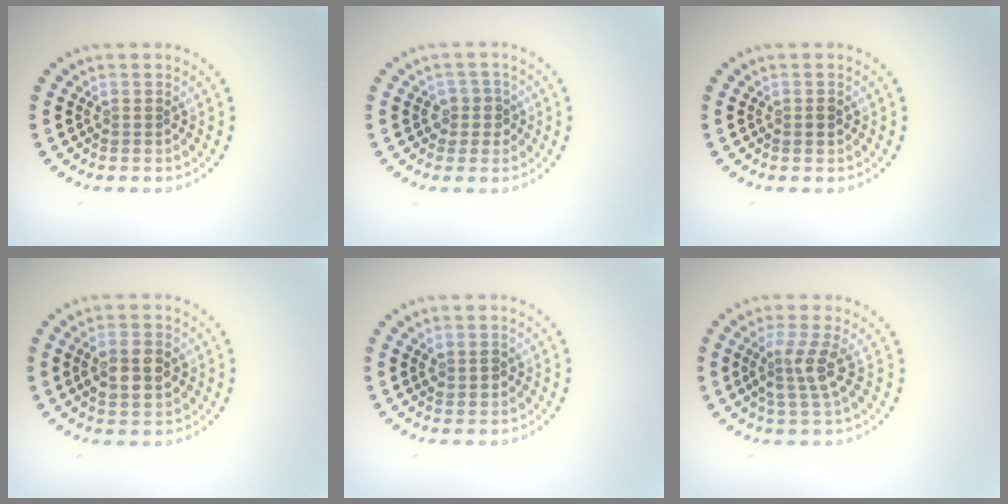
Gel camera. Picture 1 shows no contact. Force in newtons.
{"total": 1.9, "press": 1.5, "slide": 1.1}
{"total": 0.9, "press": 0.9, "slide": 0.1}
{"total": 3.2, "press": 3.2, "slide": 0.1}
{"total": 1.4, "press": 1.3, "slide": 0.4}
{"total": 2.8, "press": 2.2, "slide": 1.7}